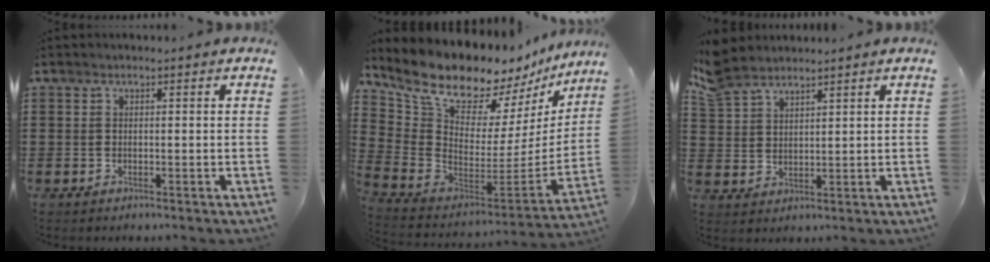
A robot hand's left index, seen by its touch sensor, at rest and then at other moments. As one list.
[{"total": 12.0, "force": [10.3, 4.2, 4.5], "torque": [-0.135, -0.086, 0.186]}, {"total": 5.2, "force": [4.4, 2.3, 1.6], "torque": [-0.050, -0.001, 0.085]}]